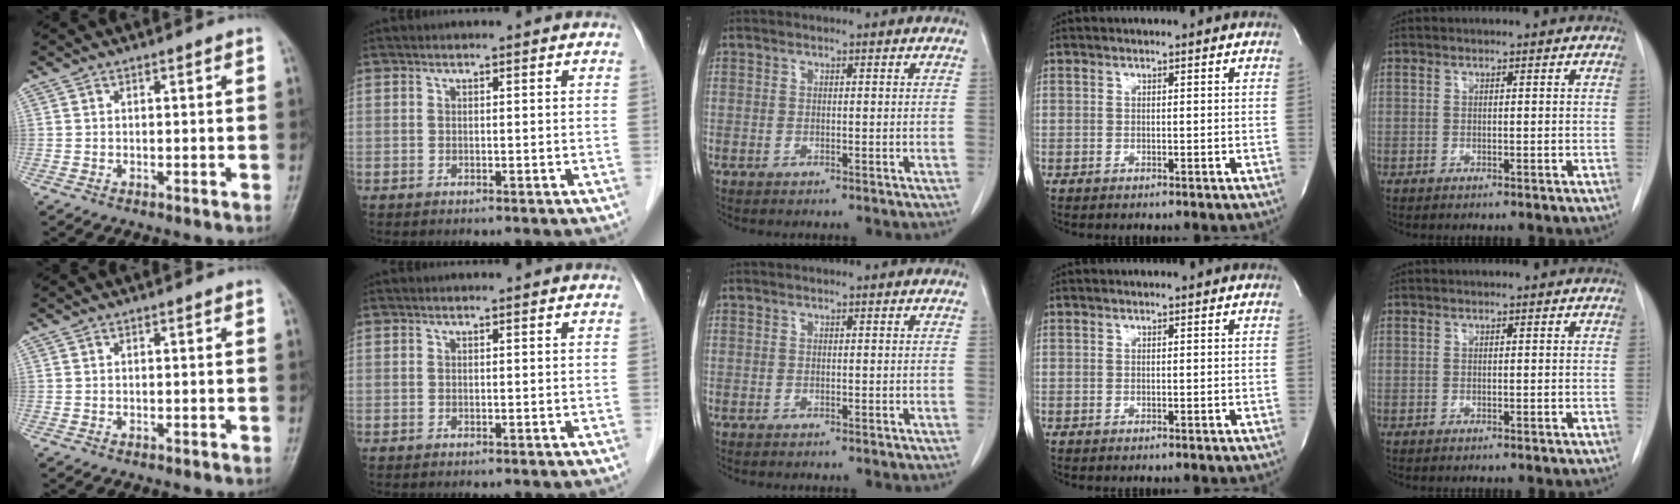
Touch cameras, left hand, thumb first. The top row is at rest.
{}